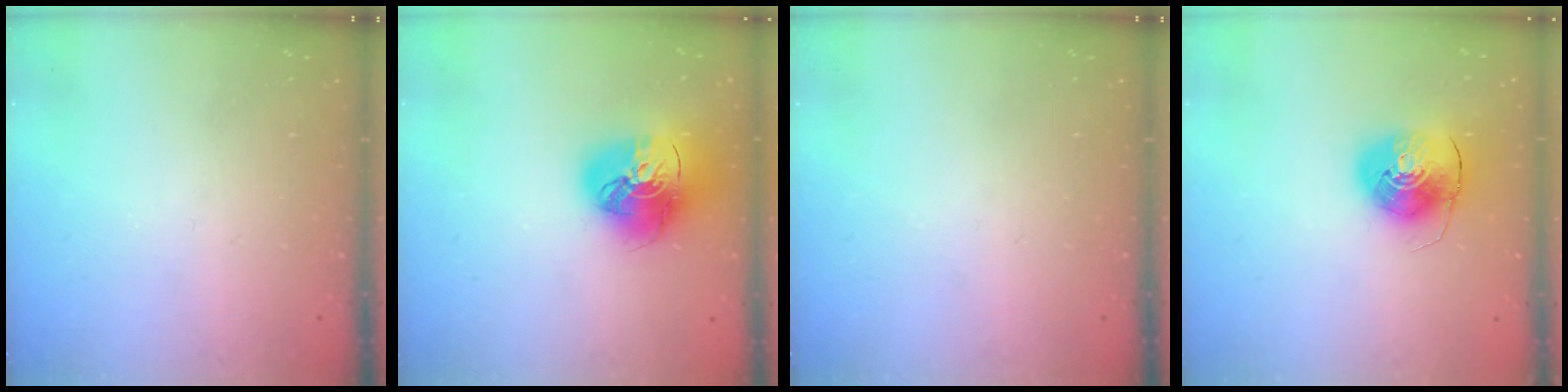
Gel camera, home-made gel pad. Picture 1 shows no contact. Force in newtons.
{"total": 17.6, "press": 17.5, "slide": 1.7}
{"total": 0.0}
{"total": 9.2, "press": 9.0, "slide": 1.5}